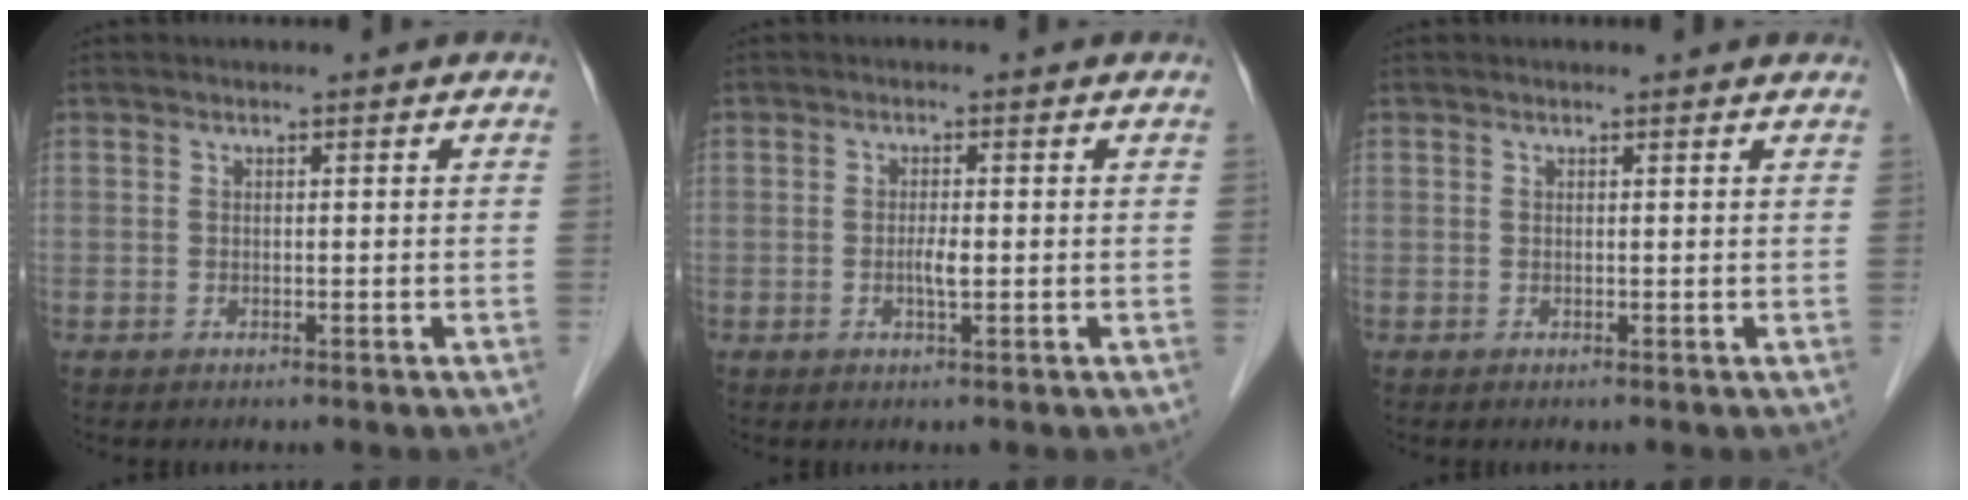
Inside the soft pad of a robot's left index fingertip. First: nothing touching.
{"total": 1.8, "force": [-0.3, 0.3, 1.8], "torque": [-0.034, 0.000, -0.005]}
{"total": 2.1, "force": [2.1, 0.3, 0.3], "torque": [-0.013, 0.005, 0.014]}